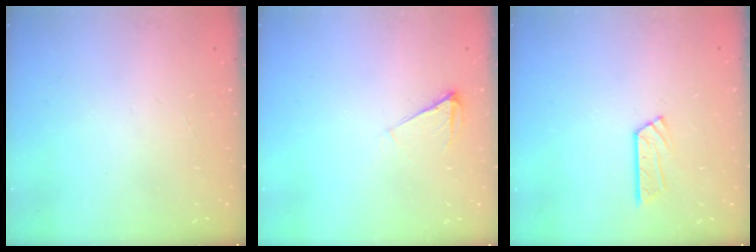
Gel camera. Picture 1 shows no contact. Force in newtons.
{"total": 4.4, "press": 4.3, "slide": 0.7}
{"total": 5.4, "press": 5.4, "slide": 0.2}